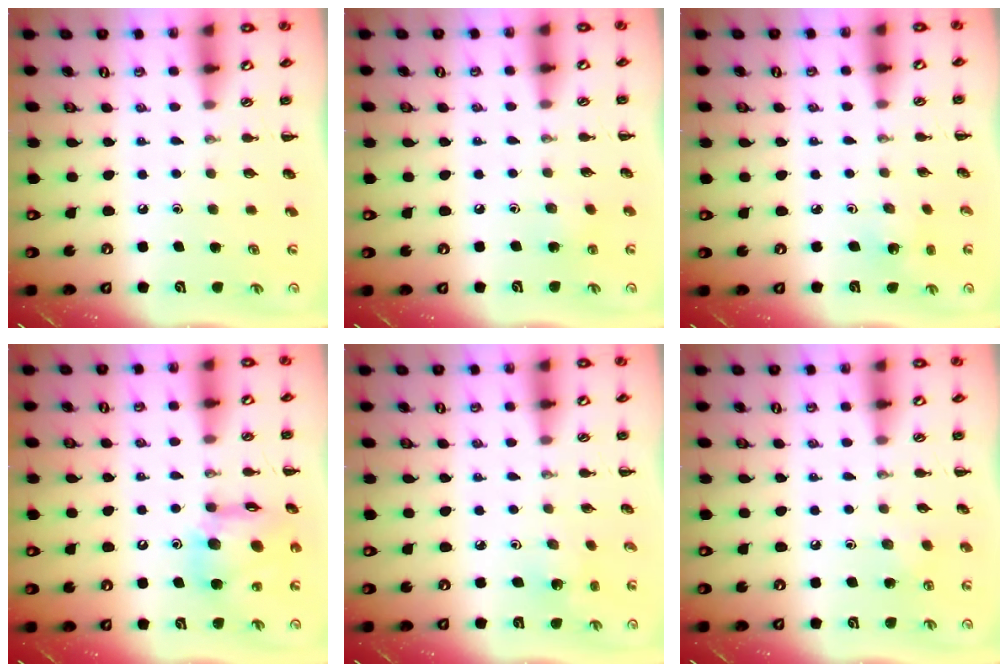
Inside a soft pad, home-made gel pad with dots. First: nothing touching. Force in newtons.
{"total": 3.9, "press": 3.7, "slide": 1.1}
{"total": 1.5, "press": 1.4, "slide": 0.5}
{"total": 13.5, "press": 13.1, "slide": 3.4}
{"total": 1.4, "press": 1.2, "slide": 0.6}
{"total": 3.0, "press": 2.9, "slide": 0.9}